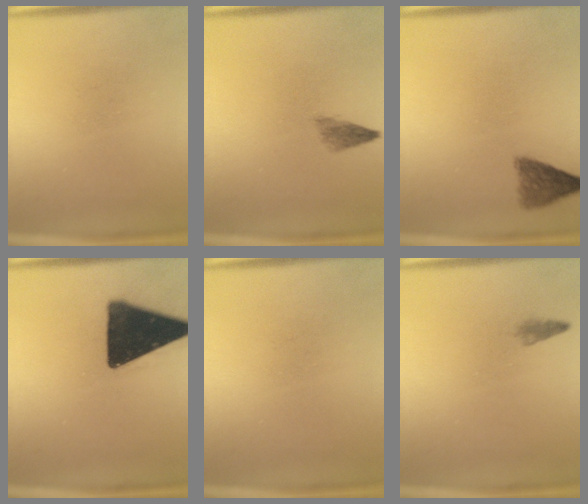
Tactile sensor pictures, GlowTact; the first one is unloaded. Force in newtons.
{"total": 1.9}
{"total": 3.4}
{"total": 18.3}
{"total": 0.0}
{"total": 0.9}